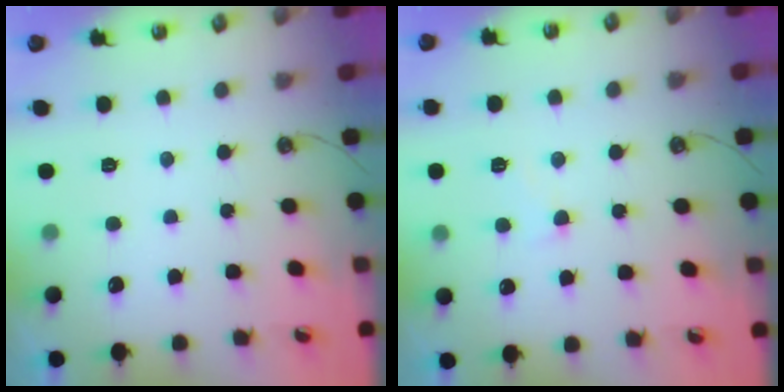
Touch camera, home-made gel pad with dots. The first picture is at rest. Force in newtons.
{"total": 3.9, "press": 3.9, "slide": 0.5}